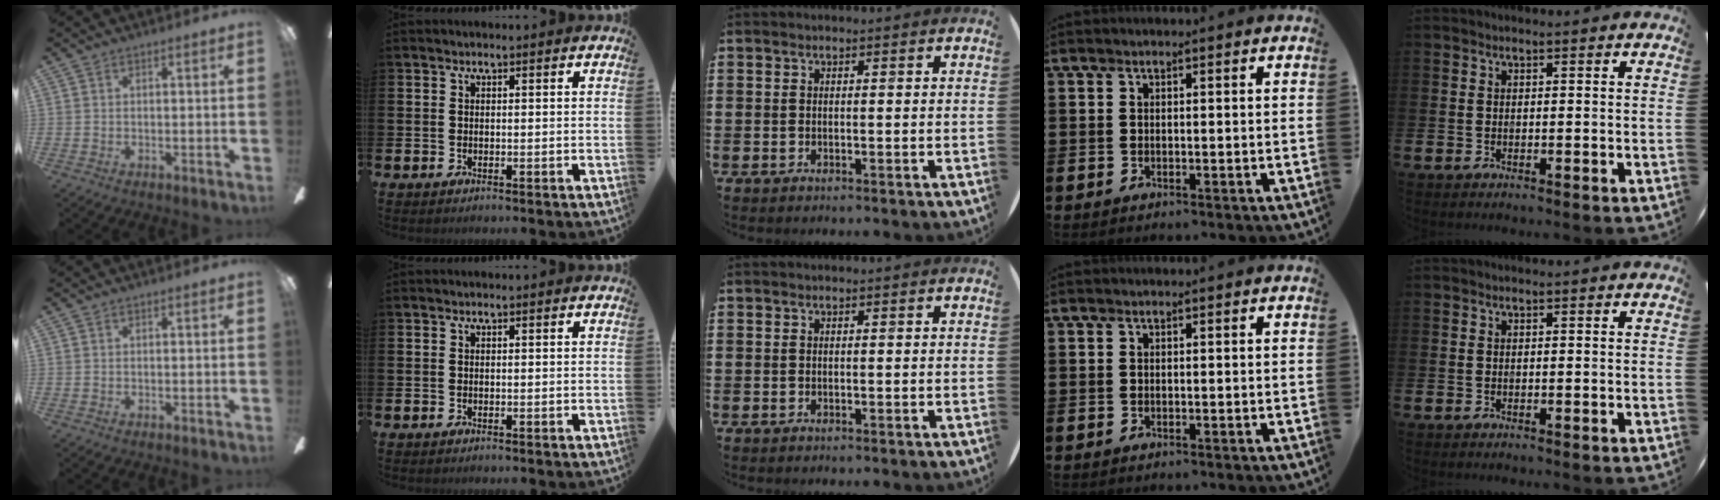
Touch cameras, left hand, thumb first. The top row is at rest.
{}